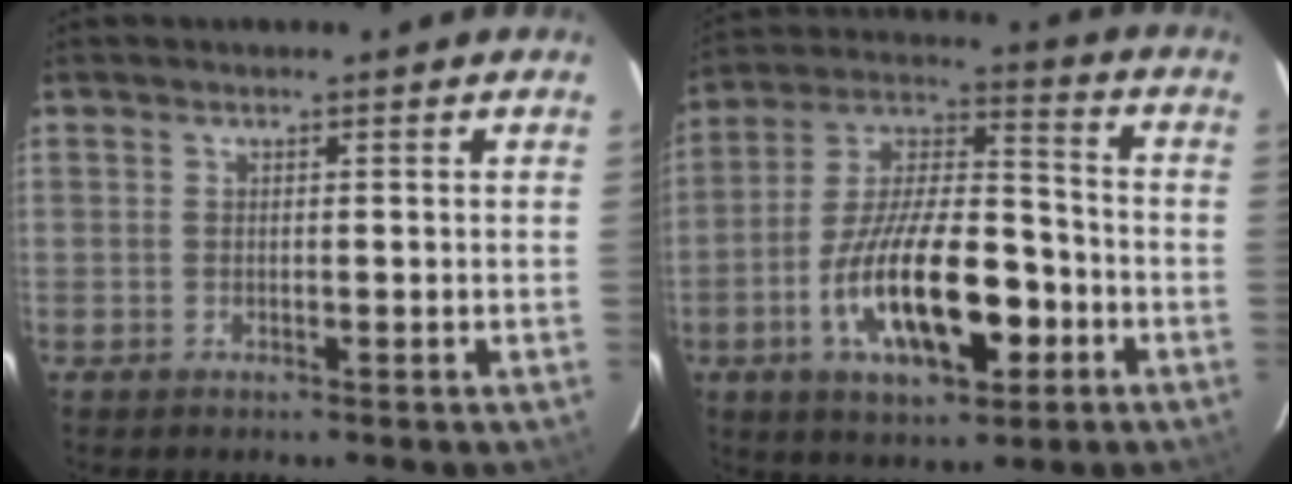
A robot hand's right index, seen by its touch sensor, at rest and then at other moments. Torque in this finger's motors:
{"motor_torque": [1.27, -0.87, 1.05, 0.21]}